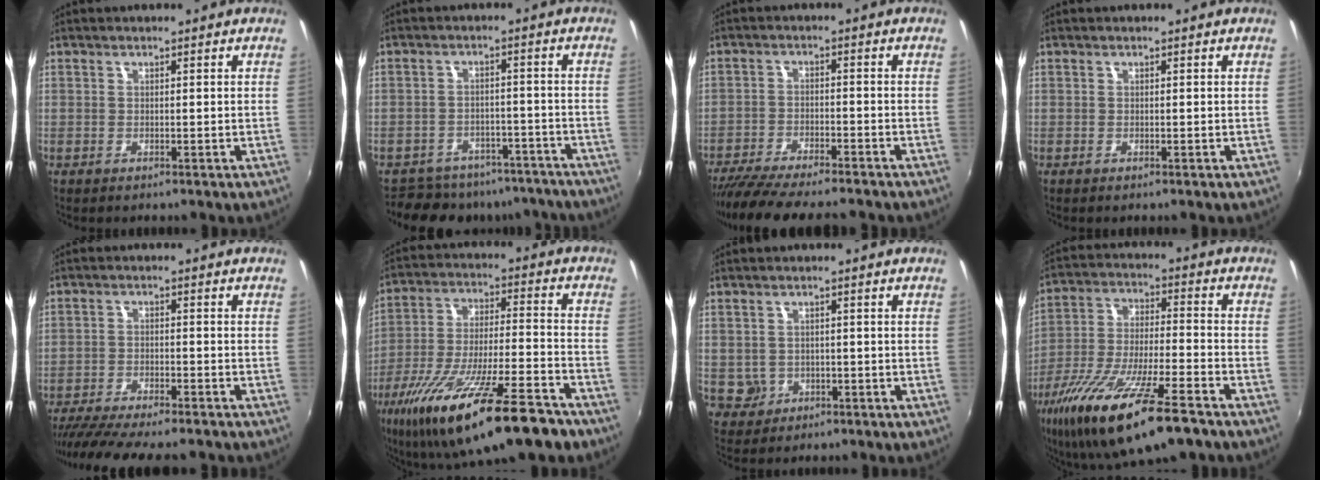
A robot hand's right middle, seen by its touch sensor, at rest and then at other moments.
{"total": 14.2, "force": [-12.2, 6.2, 3.8], "torque": [-0.083, 0.015, -0.153]}
{"total": 13.8, "force": [-12.0, 1.7, 6.4], "torque": [-0.135, -0.027, -0.193]}
{"total": 0.0}
{"total": 13.7, "force": [-11.9, 1.7, 6.6], "torque": [-0.138, -0.035, -0.186]}
{"total": 25.8, "force": [-17.6, 5.3, 18.2], "torque": [-0.331, -0.061, -0.279]}
{"total": 3.9, "force": [-0.8, 3.8, 0.8], "torque": [-0.027, 0.002, -0.002]}
{"total": 21.6, "force": [-14.2, 4.6, 15.7], "torque": [-0.298, -0.053, -0.246]}